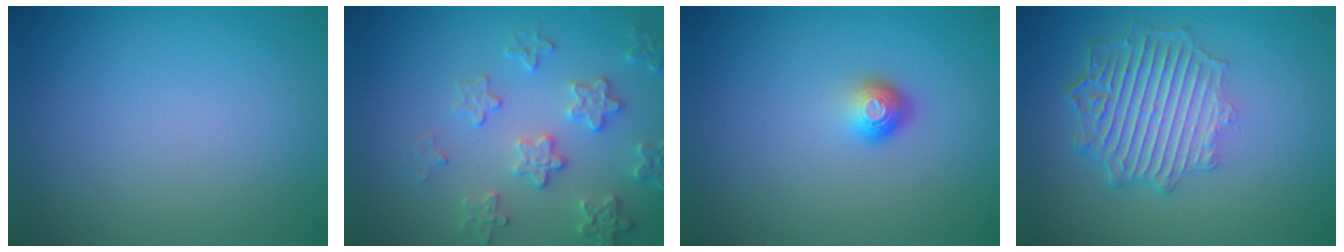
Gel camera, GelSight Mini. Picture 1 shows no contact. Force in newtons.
{"total": 3.4, "press": 3.4, "slide": 0.2}
{"total": 1.7, "press": 1.2, "slide": 1.3}
{"total": 6.3, "press": 4.7, "slide": 4.2}